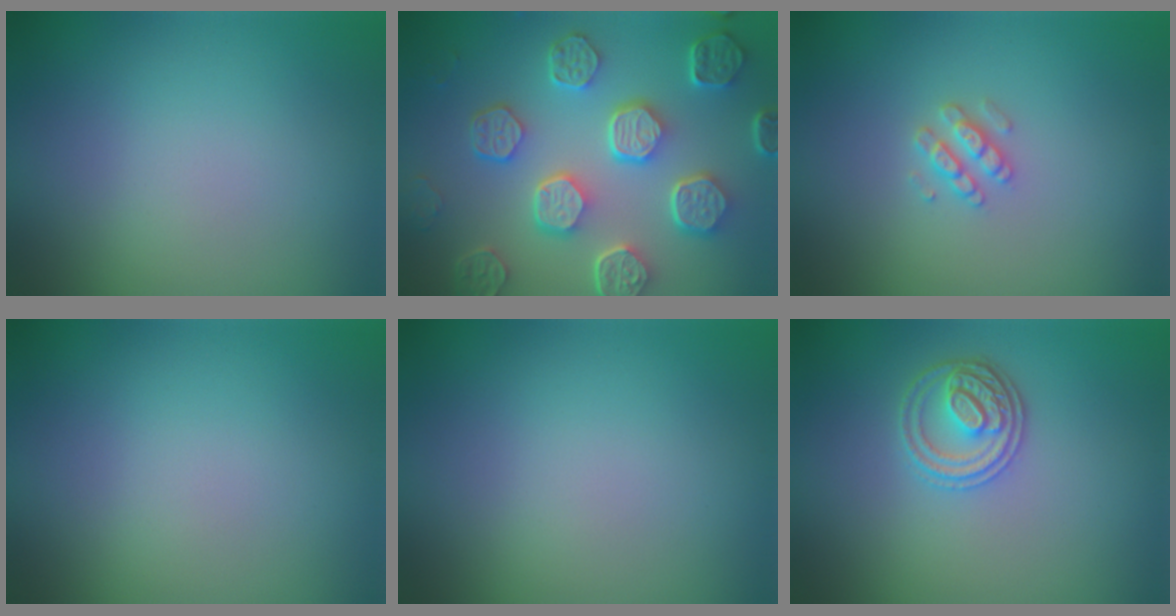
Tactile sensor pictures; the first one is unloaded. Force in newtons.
{"total": 8.1, "press": 6.2, "slide": 5.3}
{"total": 1.9, "press": 1.9, "slide": 0.3}
{"total": 0.0}
{"total": 0.0}
{"total": 2.9, "press": 2.8, "slide": 0.7}